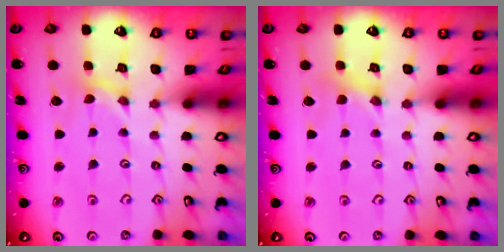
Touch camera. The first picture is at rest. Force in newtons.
{"total": 1.6, "press": 1.6, "slide": 0.1}